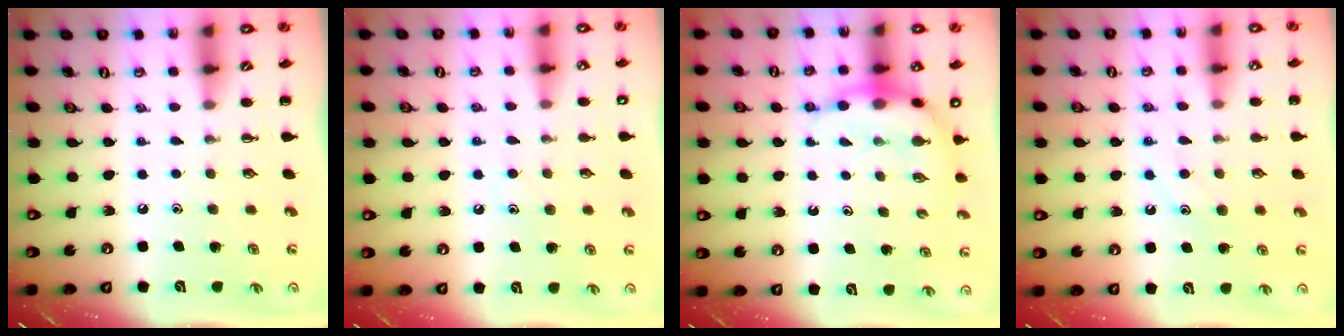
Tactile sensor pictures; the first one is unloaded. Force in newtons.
{"total": 6.9, "press": 6.8, "slide": 1.2}
{"total": 7.3, "press": 7.2, "slide": 0.8}
{"total": 9.3, "press": 9.3, "slide": 1.0}